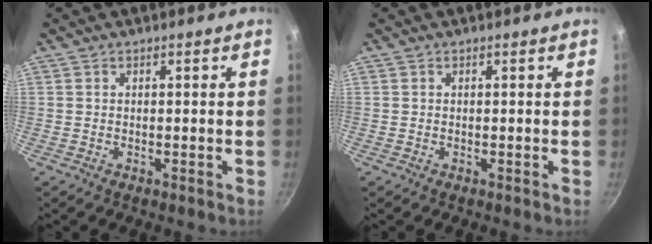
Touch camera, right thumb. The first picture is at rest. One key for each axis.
{"total": 0.0}